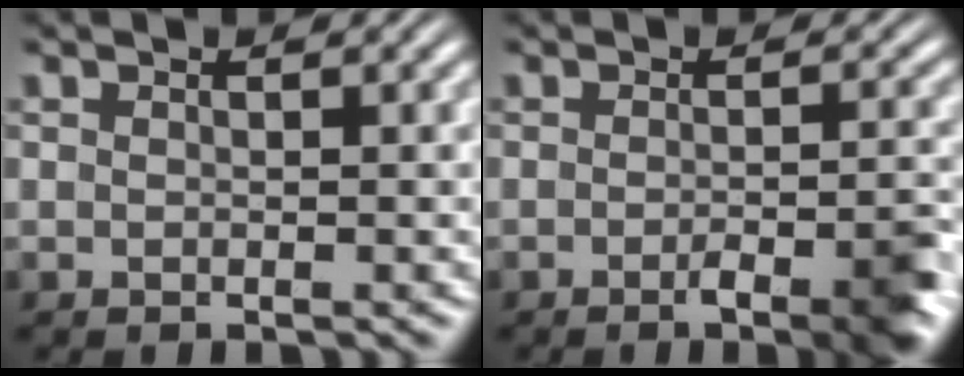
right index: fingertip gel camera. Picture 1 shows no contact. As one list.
[{"total": 3.4, "force": [-2.0, 0.6, 2.7], "torque": [-0.033, 0.001, -0.039]}]